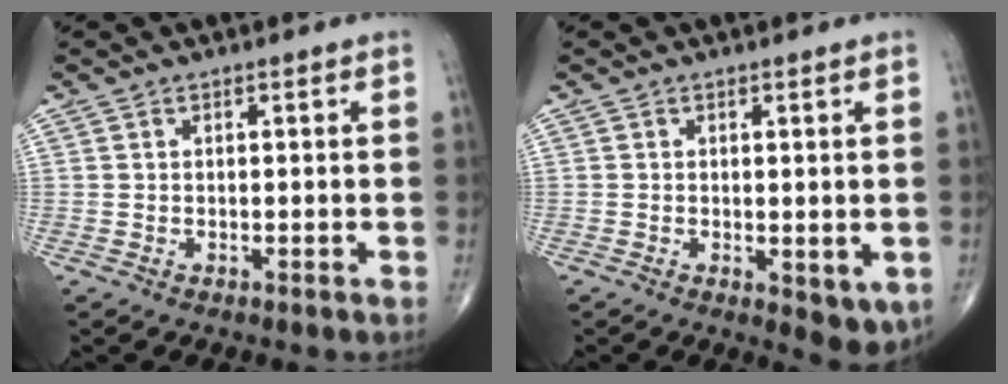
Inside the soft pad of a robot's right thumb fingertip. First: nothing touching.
{"total": 4.9, "force": [-0.9, 2.2, 4.2], "torque": [-0.043, -0.011, -0.006]}